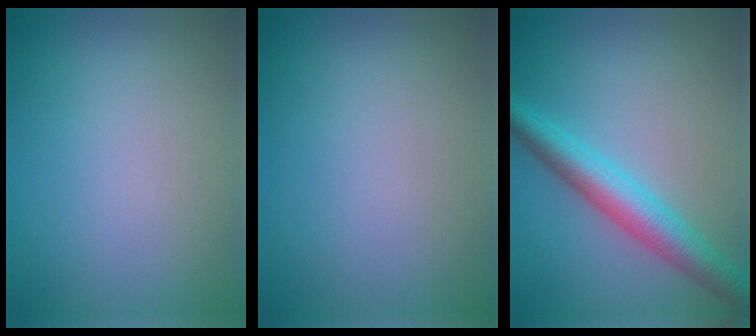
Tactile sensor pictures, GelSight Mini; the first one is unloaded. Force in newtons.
{"total": 0.0}
{"total": 5.3, "press": 5.3, "slide": 0.1}